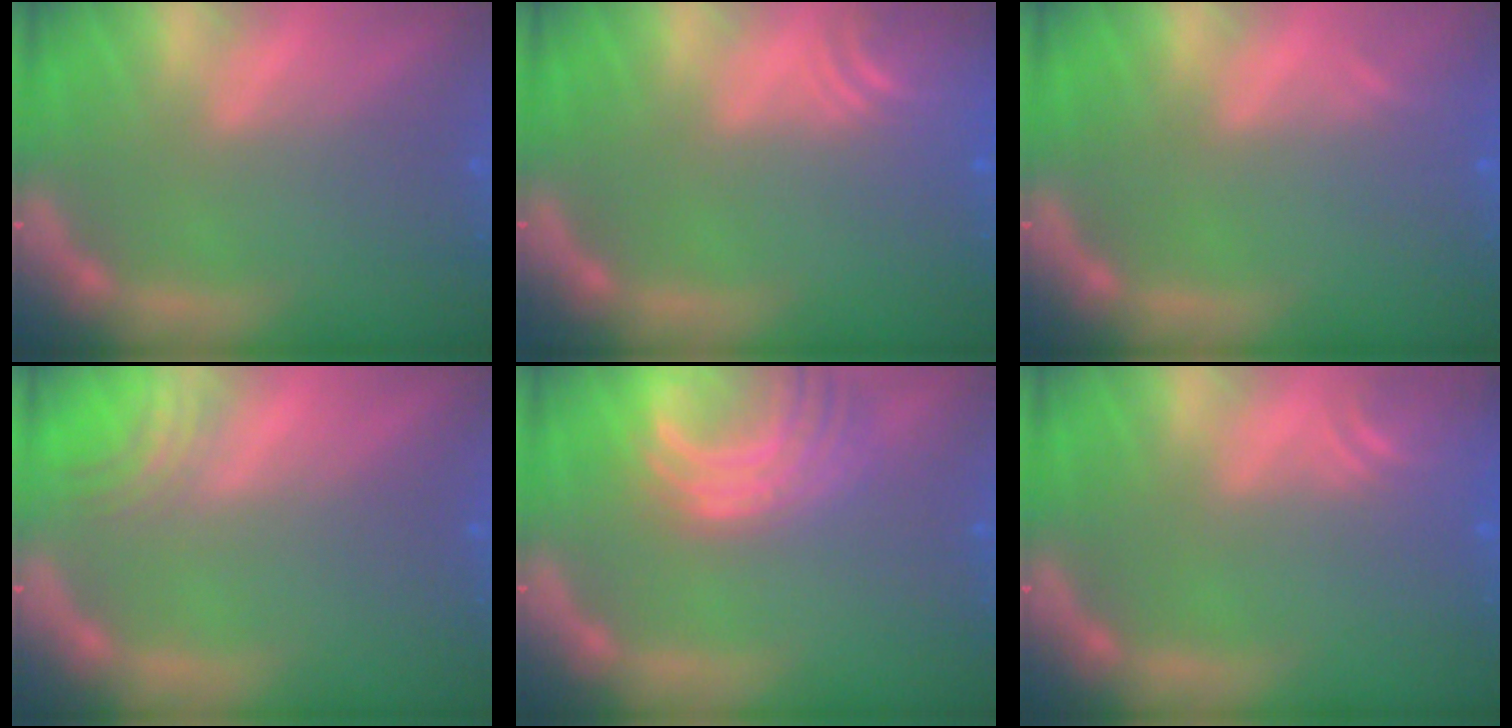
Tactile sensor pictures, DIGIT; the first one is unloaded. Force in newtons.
{"total": 4.5}
{"total": 0.9}
{"total": 2.5}
{"total": 7.6}
{"total": 3.0}